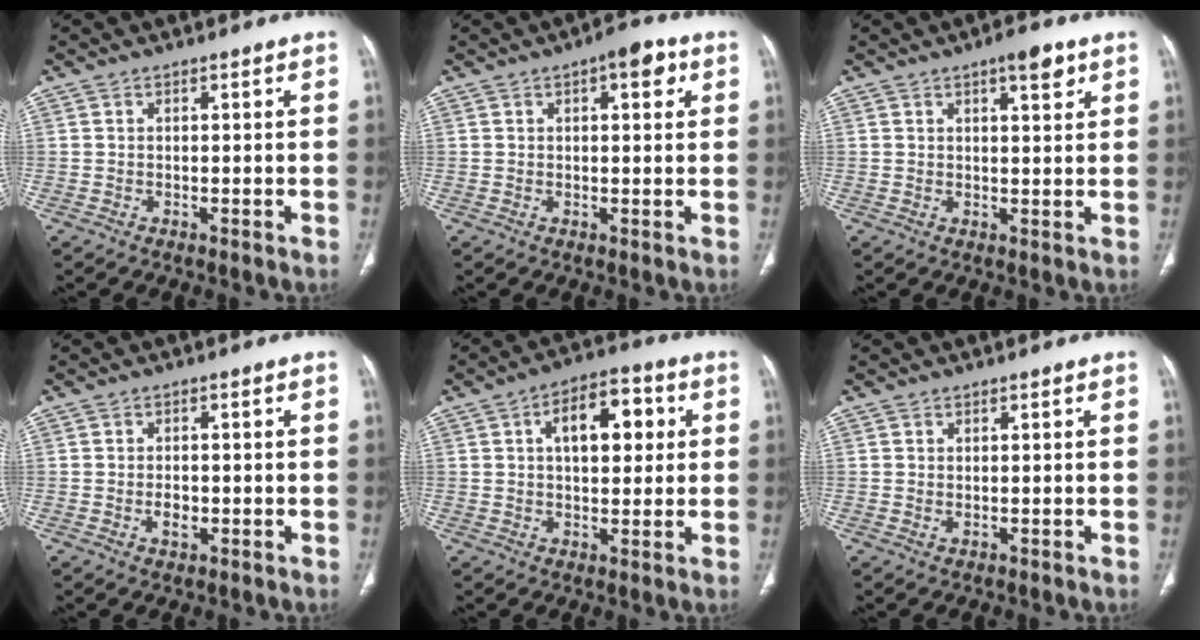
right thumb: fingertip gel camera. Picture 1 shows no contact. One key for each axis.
{"total": 5.3, "fx": 2.2, "fy": 2.3, "fz": 4.3, "tx": -0.039, "ty": 0.004, "tz": 0.021}
{"total": 4.7, "fx": 2.6, "fy": 1.5, "fz": 3.5, "tx": -0.039, "ty": -0.011, "tz": 0.034}
{"total": 2.7, "fx": -0.5, "fy": 1.7, "fz": 2.0, "tx": -0.031, "ty": 0.001, "tz": -0.008}
{"total": 11.3, "fx": 2.8, "fy": 6.2, "fz": 9.0, "tx": -0.103, "ty": 0.015, "tz": 0.038}
{"total": 0.6, "fx": 0.2, "fy": 0.3, "fz": 0.4, "tx": -0.008, "ty": -0.001, "tz": 0.004}